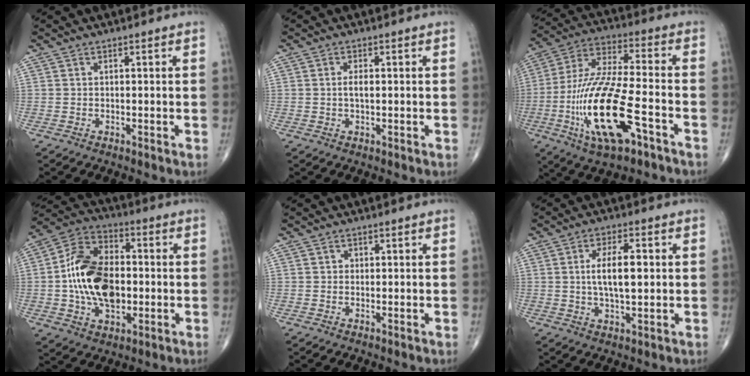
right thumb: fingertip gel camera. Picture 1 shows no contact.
{"total": 2.0, "force": [0.0, 0.9, 1.8], "torque": [-0.035, 0.001, 0.000]}
{"total": 21.3, "force": [-7.3, 7.1, 18.7], "torque": [-0.400, 0.027, -0.122]}
{"total": 17.9, "force": [-1.0, 11.2, 13.9], "torque": [-0.234, 0.023, -0.018]}
{"total": 0.9, "force": [0.1, 0.8, 0.2], "torque": [0.003, 0.002, 0.001]}
{"total": 8.2, "force": [0.8, 3.3, 7.5], "torque": [-0.131, 0.000, 0.013]}